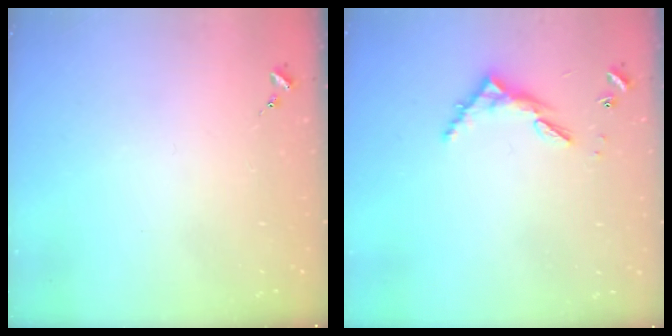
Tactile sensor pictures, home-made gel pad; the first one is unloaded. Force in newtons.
{"total": 6.3, "press": 6.3, "slide": 0.5}